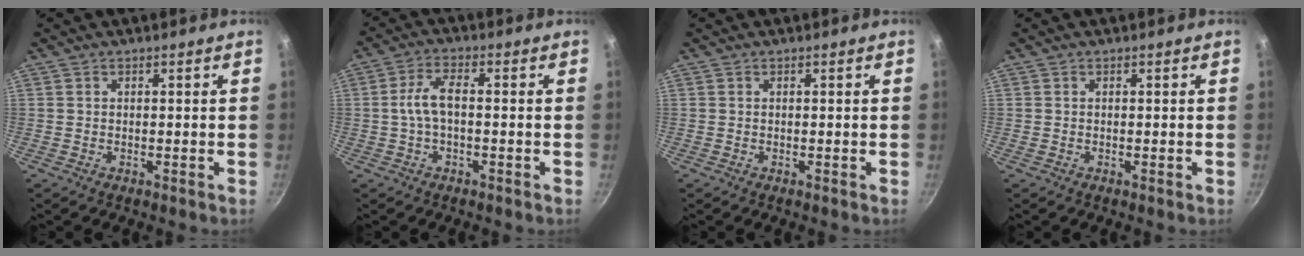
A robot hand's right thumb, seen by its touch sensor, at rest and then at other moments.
{"total": 5.2, "force": [-0.2, 2.3, 4.7], "torque": [-0.101, 0.017, -0.008]}
{"total": 0.0}
{"total": 0.0}